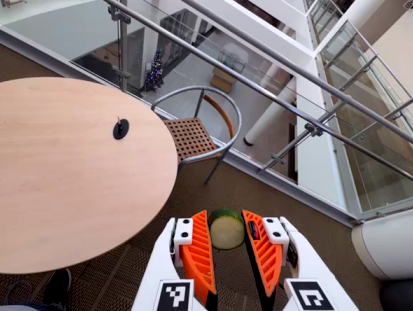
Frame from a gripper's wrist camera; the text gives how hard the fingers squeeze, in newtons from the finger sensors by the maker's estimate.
{"total": 8.6, "left": 8.7, "right": 8.4}